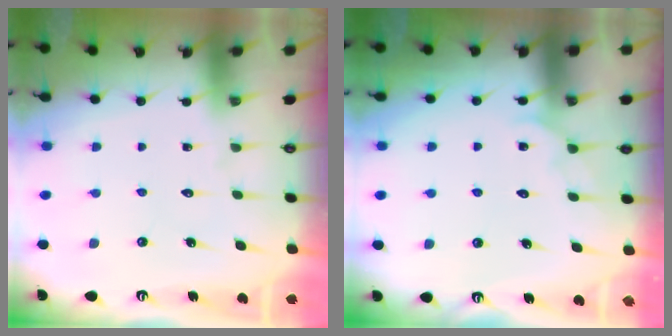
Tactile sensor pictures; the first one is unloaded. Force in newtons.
{"total": 3.0, "press": 3.0, "slide": 0.3}